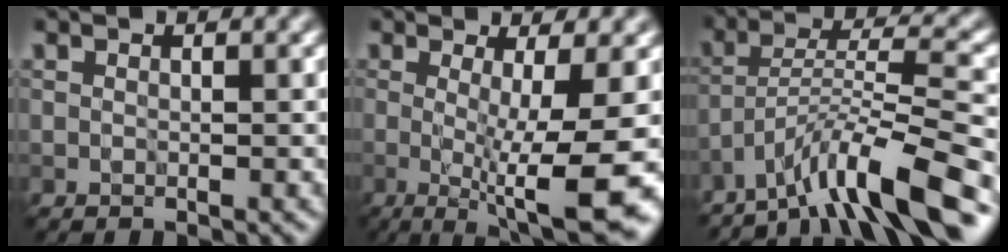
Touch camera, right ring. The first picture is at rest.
{"total": 9.9, "force": [-1.7, 2.0, 9.5], "torque": [-0.120, -0.015, -0.026]}
{"total": 8.8, "force": [-6.5, 1.0, 5.8], "torque": [-0.087, 0.013, -0.121]}